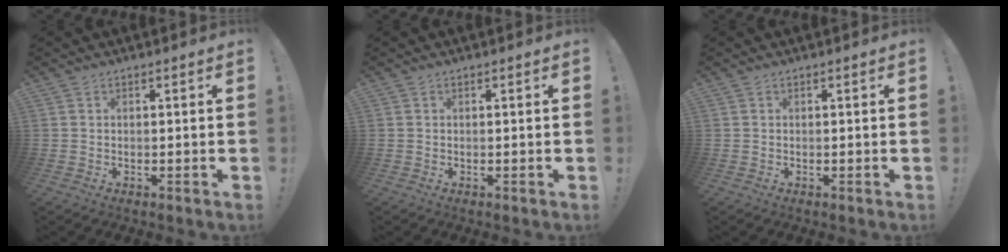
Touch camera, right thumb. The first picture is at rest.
{"total": 0.0}
{"total": 0.0}